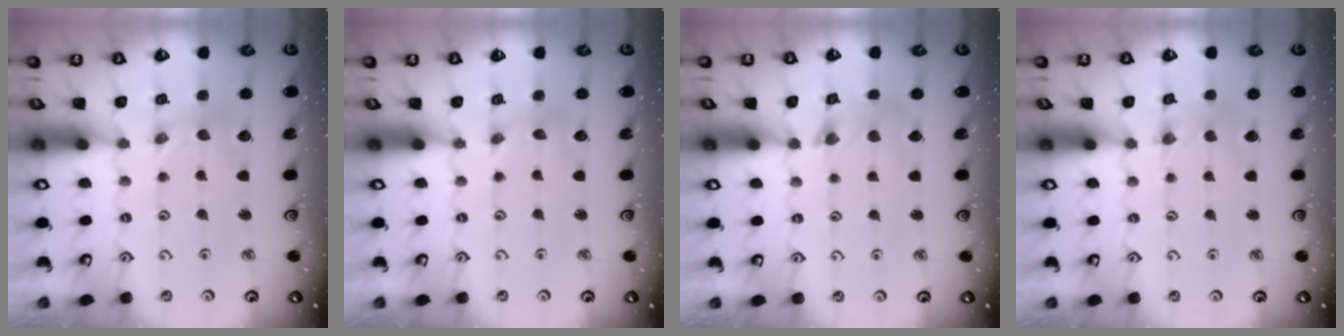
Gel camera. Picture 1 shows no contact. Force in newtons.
{"total": 0.8, "press": 0.8, "slide": 0.0}
{"total": 2.5, "press": 2.5, "slide": 0.2}
{"total": 0.0}